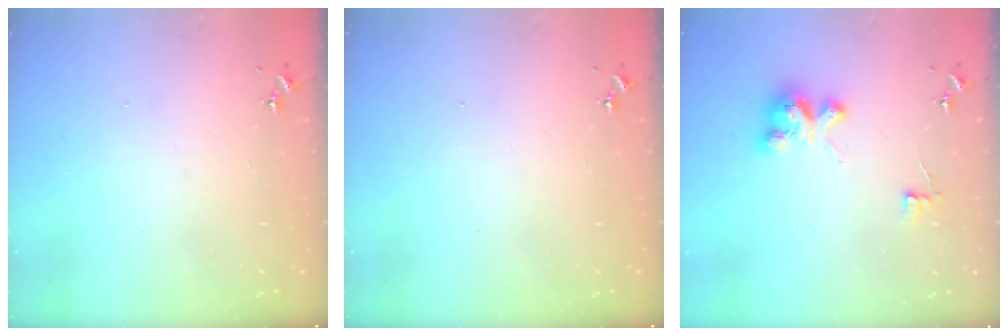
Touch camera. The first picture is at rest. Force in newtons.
{"total": 0.0}
{"total": 6.7, "press": 6.7, "slide": 0.4}